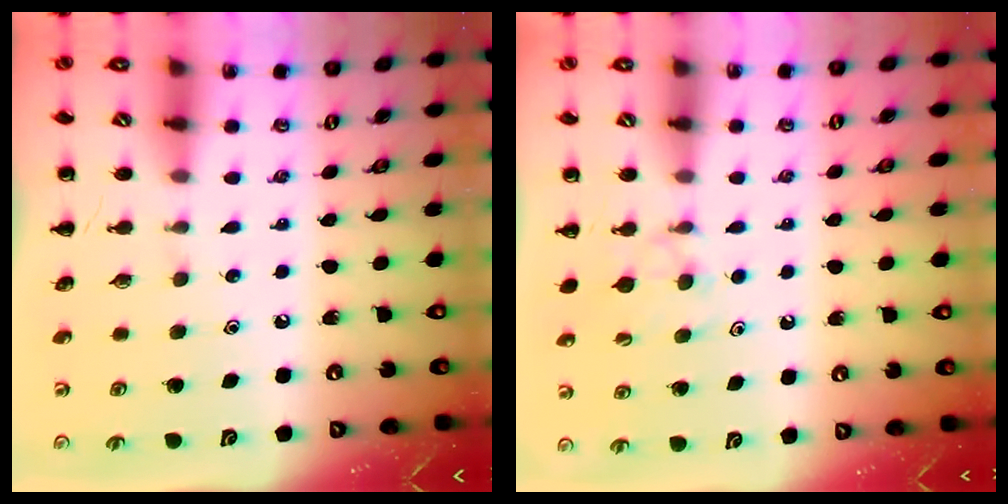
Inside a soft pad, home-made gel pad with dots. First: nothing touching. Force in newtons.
{"total": 6.4, "press": 6.2, "slide": 1.7}